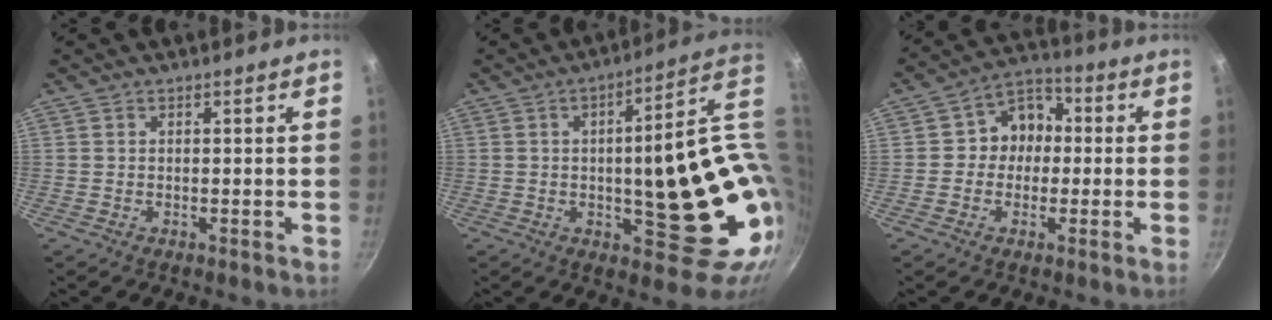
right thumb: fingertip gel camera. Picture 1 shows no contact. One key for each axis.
{"total": 24.6, "fx": 2.3, "fy": 8.6, "fz": 23.0, "tx": -0.263, "ty": -0.018, "tz": 0.045}
{"total": 8.5, "fx": -0.1, "fy": 7.4, "fz": 4.2, "tx": -0.013, "ty": 0.024, "tz": -0.018}